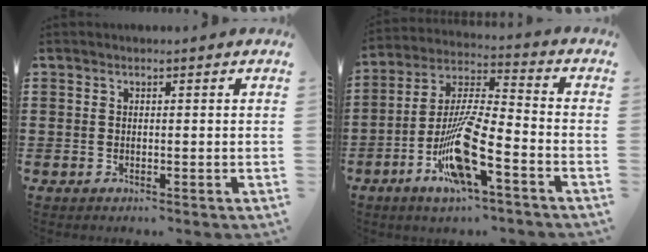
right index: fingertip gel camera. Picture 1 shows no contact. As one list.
[{"total": 11.7, "force": [-6.1, 2.0, 9.9], "torque": [-0.211, -0.013, -0.116]}]